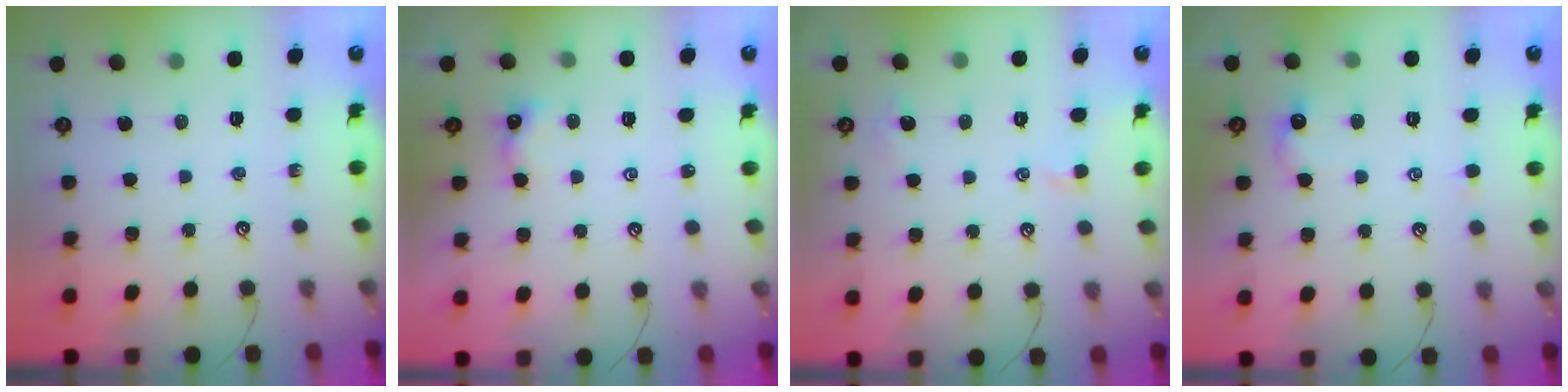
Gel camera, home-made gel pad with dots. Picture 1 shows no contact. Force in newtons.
{"total": 1.6, "press": 1.6, "slide": 0.4}
{"total": 0.9, "press": 0.7, "slide": 0.5}
{"total": 0.8, "press": 0.6, "slide": 0.5}